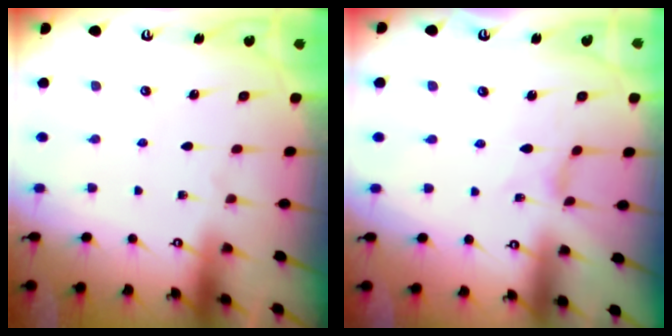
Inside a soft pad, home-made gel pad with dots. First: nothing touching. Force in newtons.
{"total": 1.3, "press": 1.3, "slide": 0.2}